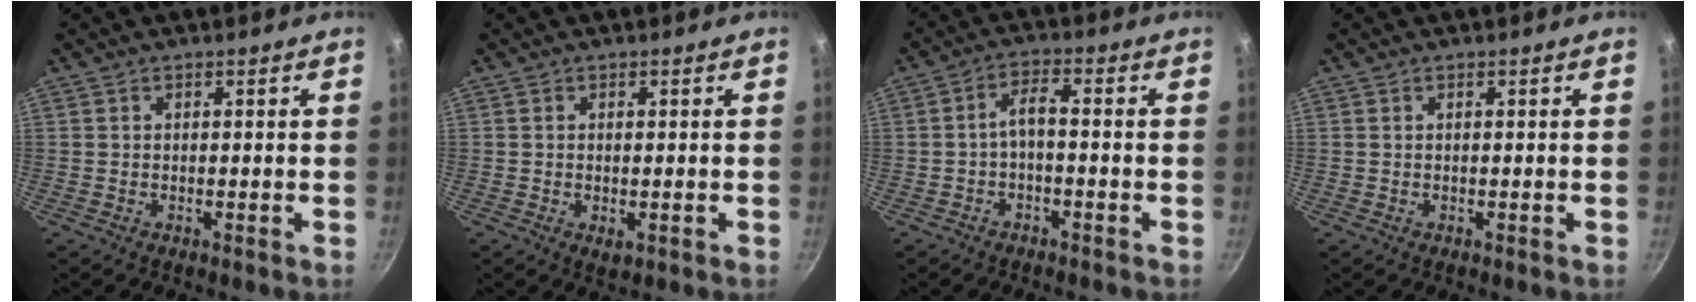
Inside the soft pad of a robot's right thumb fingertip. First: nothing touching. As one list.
[{"total": 1.9, "force": [-0.3, 1.0, 1.6], "torque": [-0.026, -0.006, -0.003]}, {"total": 3.7, "force": [-1.5, 1.3, 3.1], "torque": [-0.063, 0.030, -0.028]}, {"total": 0.0}]